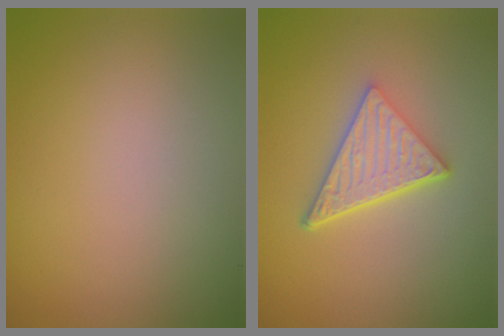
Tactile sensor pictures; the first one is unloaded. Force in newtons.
{"total": 5.3, "press": 3.7, "slide": 3.8}